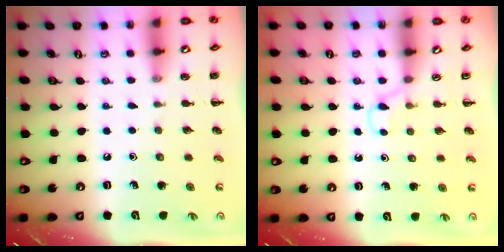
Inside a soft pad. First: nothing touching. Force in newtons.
{"total": 3.3, "press": 3.0, "slide": 1.3}